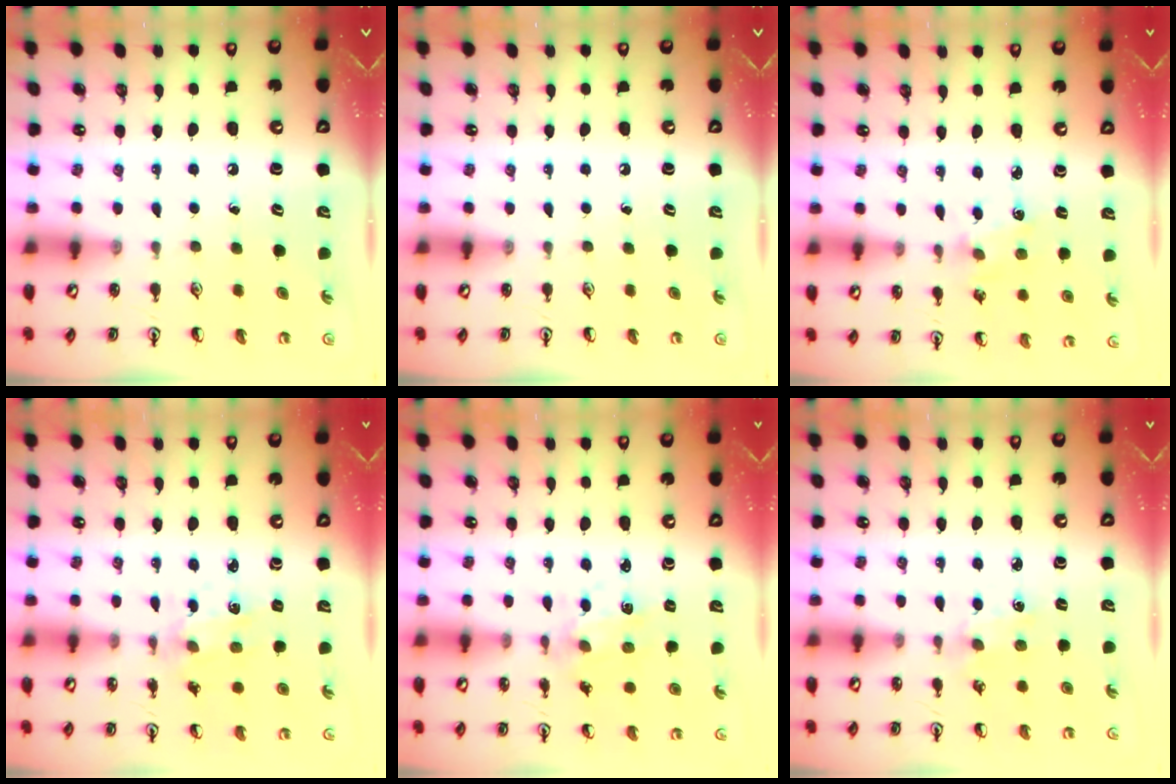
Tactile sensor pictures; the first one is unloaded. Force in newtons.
{"total": 0.0}
{"total": 2.0, "press": 2.0, "slide": 0.3}
{"total": 2.0, "press": 1.9, "slide": 0.4}
{"total": 2.6, "press": 2.5, "slide": 0.4}
{"total": 2.9, "press": 2.9, "slide": 0.4}